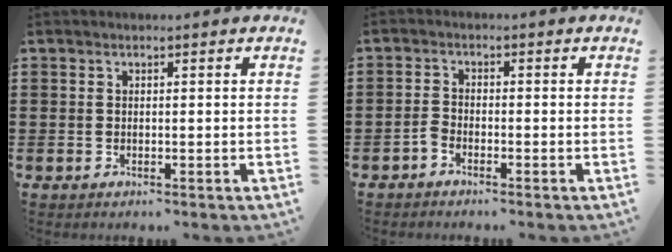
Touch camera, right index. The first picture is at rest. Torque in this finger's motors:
{"motor_torque": [0.30, 0.27, 0.01, 0.00]}